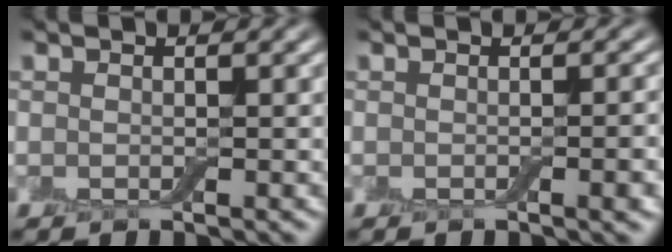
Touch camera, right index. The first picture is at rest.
{"total": 2.5, "force": [-0.5, 0.6, 2.4], "torque": [-0.023, 0.001, -0.006]}